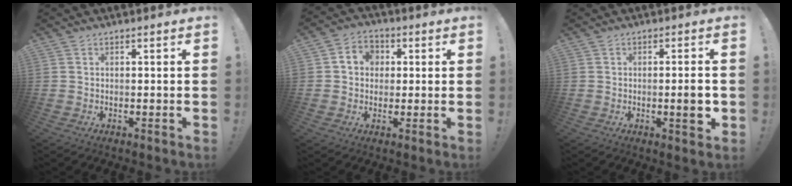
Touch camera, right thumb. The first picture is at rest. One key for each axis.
{"total": 6.8, "fx": 1.5, "fy": 5.9, "fz": 3.1, "tx": -0.051, "ty": 0.008, "tz": 0.030}
{"total": 4.2, "fx": -0.8, "fy": 0.9, "fz": 4.0, "tx": -0.047, "ty": -0.004, "tz": -0.015}